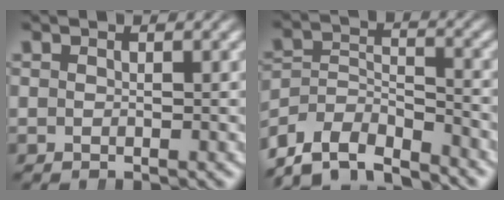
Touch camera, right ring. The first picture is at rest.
{"total": 10.2, "force": [-7.3, 6.2, 3.6], "torque": [-0.094, -0.059, -0.108]}